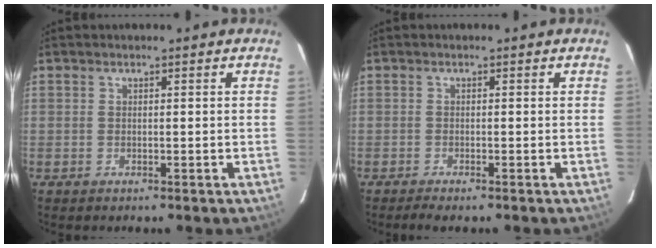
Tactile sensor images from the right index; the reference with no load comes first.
{"total": 2.6, "force": [-2.1, 0.3, 1.5], "torque": [-0.019, -0.005, -0.030]}